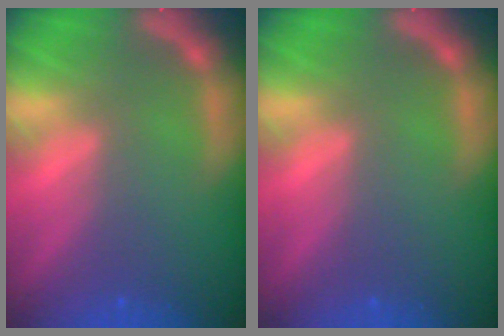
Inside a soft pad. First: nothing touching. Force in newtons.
{"total": 0.0}